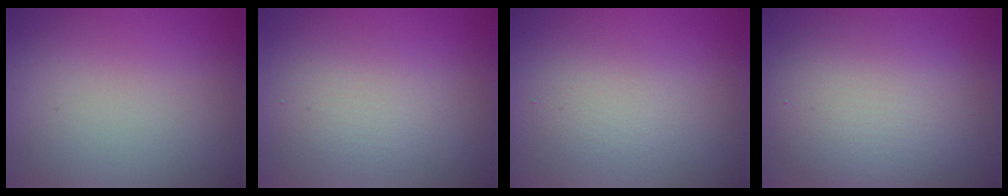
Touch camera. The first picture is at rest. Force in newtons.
{"total": 2.6, "press": 2.6, "slide": 0.0}
{"total": 2.2, "press": 2.2, "slide": 0.1}
{"total": 5.8, "press": 5.8, "slide": 0.2}